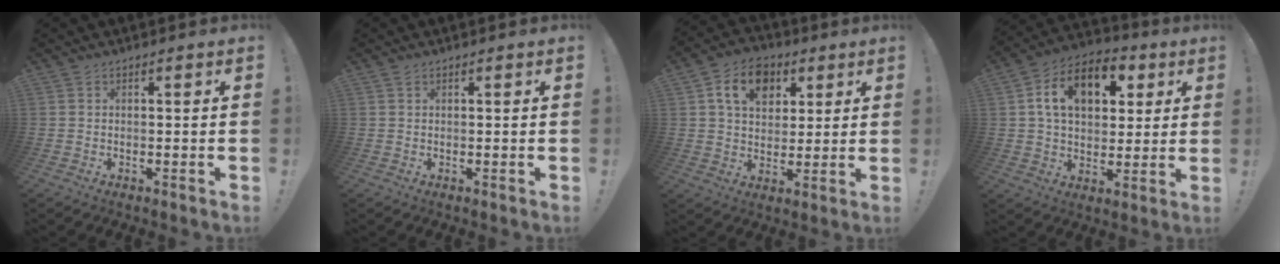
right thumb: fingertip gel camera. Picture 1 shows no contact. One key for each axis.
{"total": 0.6, "fx": 0.4, "fy": 0.2, "fz": 0.4, "tx": -0.006, "ty": -0.001, "tz": 0.006}
{"total": 12.3, "fx": 5.1, "fy": 9.1, "fz": 6.5, "tx": -0.097, "ty": -0.007, "tz": 0.096}
{"total": 14.8, "fx": 5.2, "fy": 9.9, "fz": 9.6, "tx": -0.152, "ty": -0.007, "tz": 0.094}